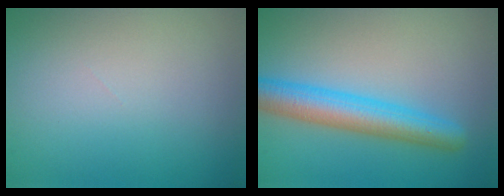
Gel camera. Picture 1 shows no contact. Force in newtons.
{"total": 5.4, "press": 5.4, "slide": 0.1}